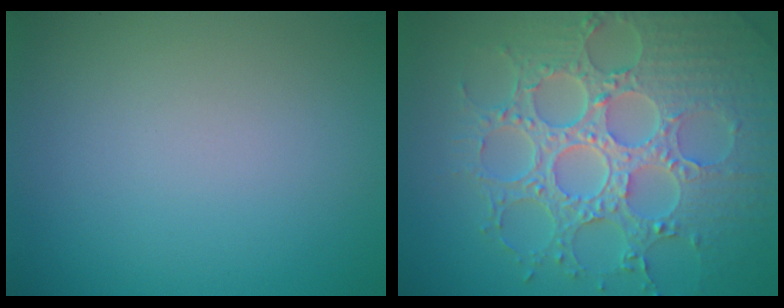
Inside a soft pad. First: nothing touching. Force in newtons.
{"total": 8.8, "press": 6.6, "slide": 5.7}